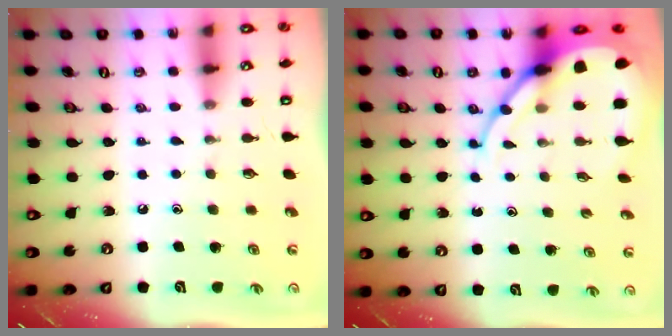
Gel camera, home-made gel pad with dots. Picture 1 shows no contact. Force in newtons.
{"total": 10.3, "press": 10.3, "slide": 1.1}